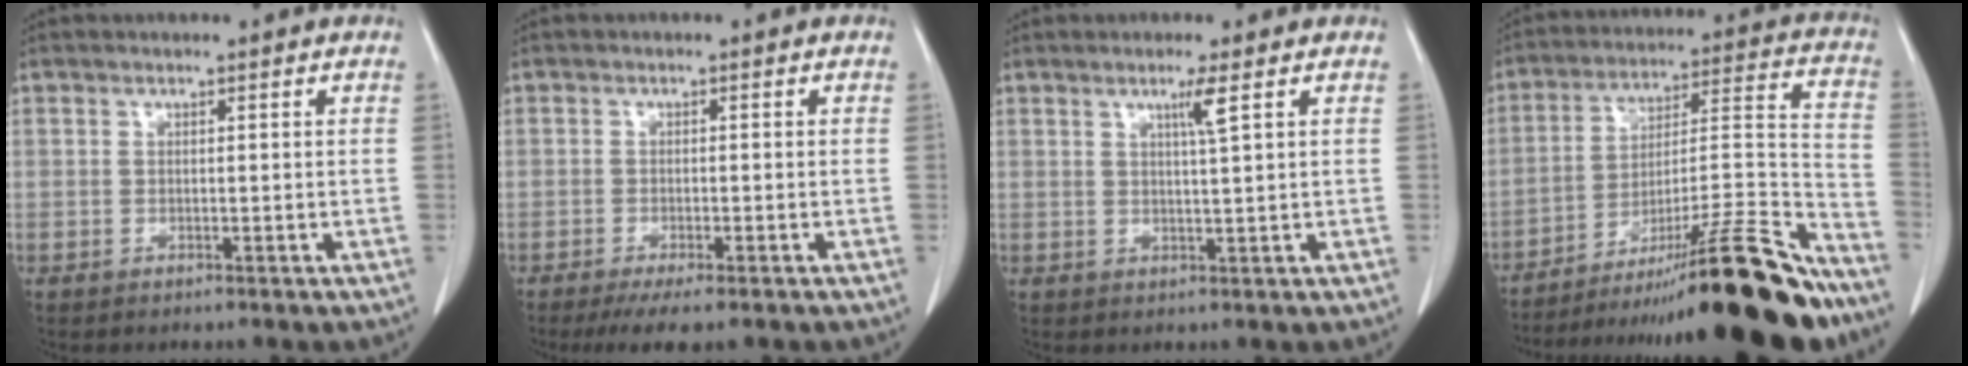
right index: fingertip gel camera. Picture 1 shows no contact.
{"total": 4.4, "force": [-3.1, 0.7, 3.1], "torque": [-0.047, -0.011, -0.046]}
{"total": 2.7, "force": [1.3, -0.7, 2.2], "torque": [-0.043, -0.006, 0.025]}
{"total": 27.6, "force": [-22.0, 1.1, 16.6], "torque": [-0.188, 0.000, -0.338]}